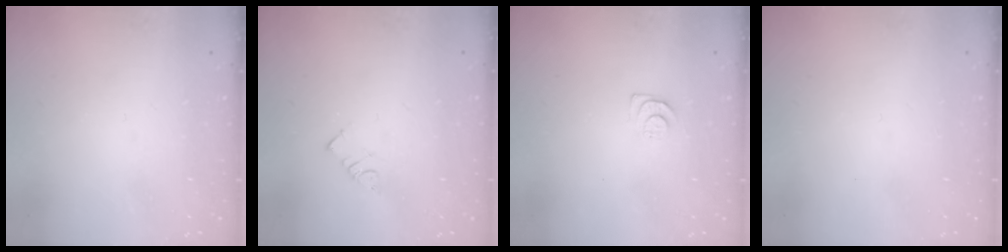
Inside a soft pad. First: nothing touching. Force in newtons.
{"total": 2.5, "press": 2.5, "slide": 0.1}
{"total": 4.6, "press": 4.6, "slide": 0.7}
{"total": 1.6, "press": 1.6, "slide": 0.1}